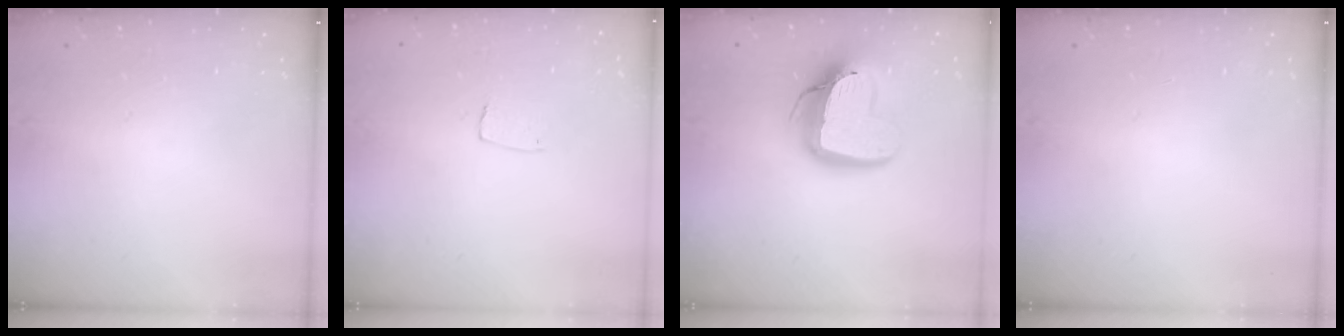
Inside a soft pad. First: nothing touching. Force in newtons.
{"total": 4.3, "press": 4.3, "slide": 0.2}
{"total": 18.9, "press": 18.8, "slide": 1.6}
{"total": 0.0}